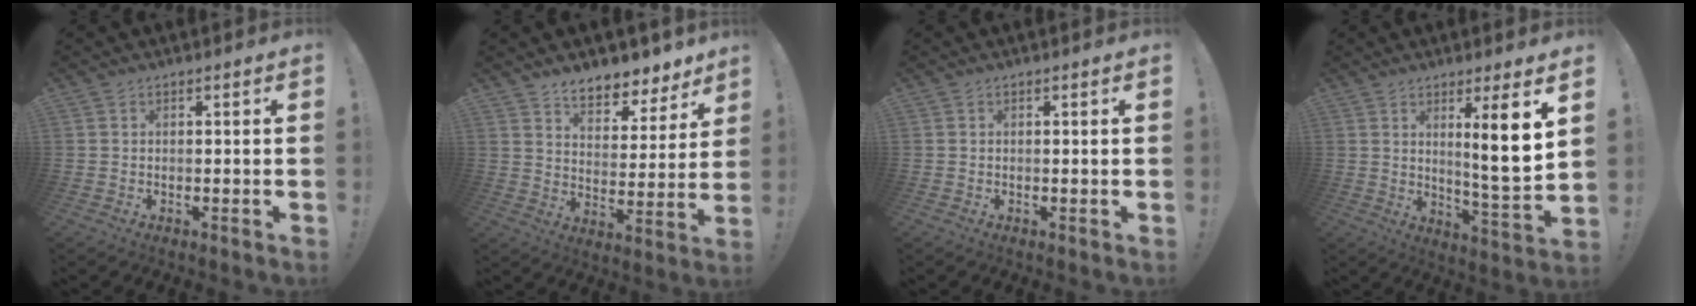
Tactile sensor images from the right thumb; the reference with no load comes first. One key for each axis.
{"total": 8.9, "fx": 7.5, "fy": 3.6, "fz": 3.1, "tx": -0.037, "ty": -0.069, "tz": 0.135}
{"total": 0.6, "fx": 0.3, "fy": -0.3, "fz": 0.3, "tx": 0.001, "ty": -0.005, "tz": 0.005}
{"total": 10.9, "fx": 3.9, "fy": 0.2, "fz": 10.2, "tx": -0.147, "ty": -0.031, "tz": 0.053}